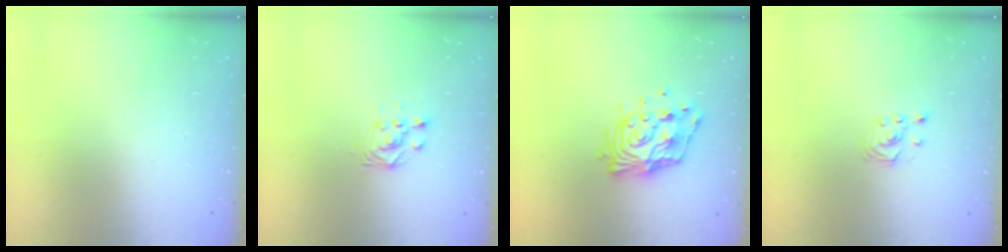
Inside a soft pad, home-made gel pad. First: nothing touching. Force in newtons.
{"total": 3.0, "press": 3.0, "slide": 0.0}
{"total": 13.7, "press": 13.6, "slide": 1.5}
{"total": 1.8, "press": 1.8, "slide": 0.2}